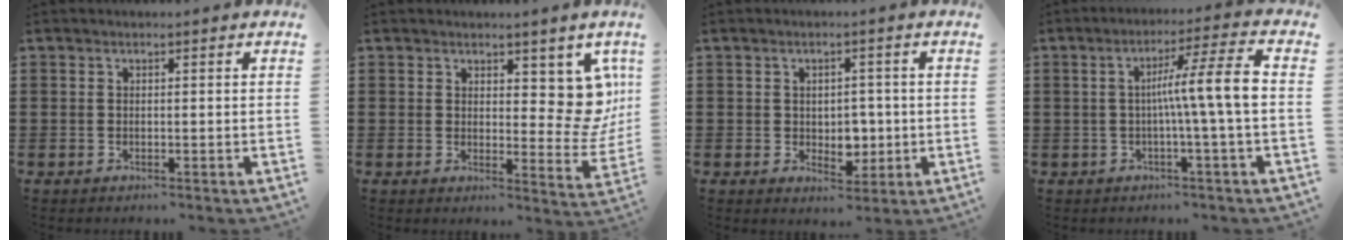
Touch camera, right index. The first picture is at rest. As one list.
[{"total": 7.2, "force": [3.7, 3.9, 4.8], "torque": [-0.047, -0.027, 0.062]}, {"total": 3.5, "force": [0.1, 3.0, 1.8], "torque": [-0.021, -0.002, -0.006]}, {"total": 8.1, "force": [-0.5, -0.6, 8.1], "torque": [-0.137, -0.005, -0.019]}]